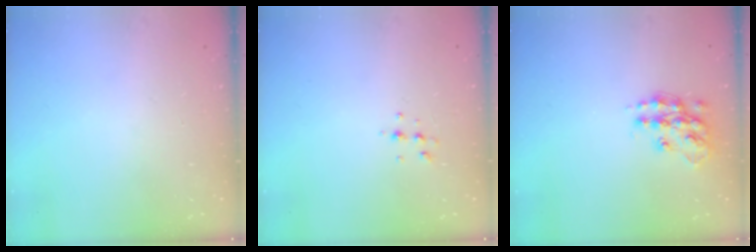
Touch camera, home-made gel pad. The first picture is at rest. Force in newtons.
{"total": 4.7, "press": 4.6, "slide": 1.0}
{"total": 13.4, "press": 13.4, "slide": 0.9}